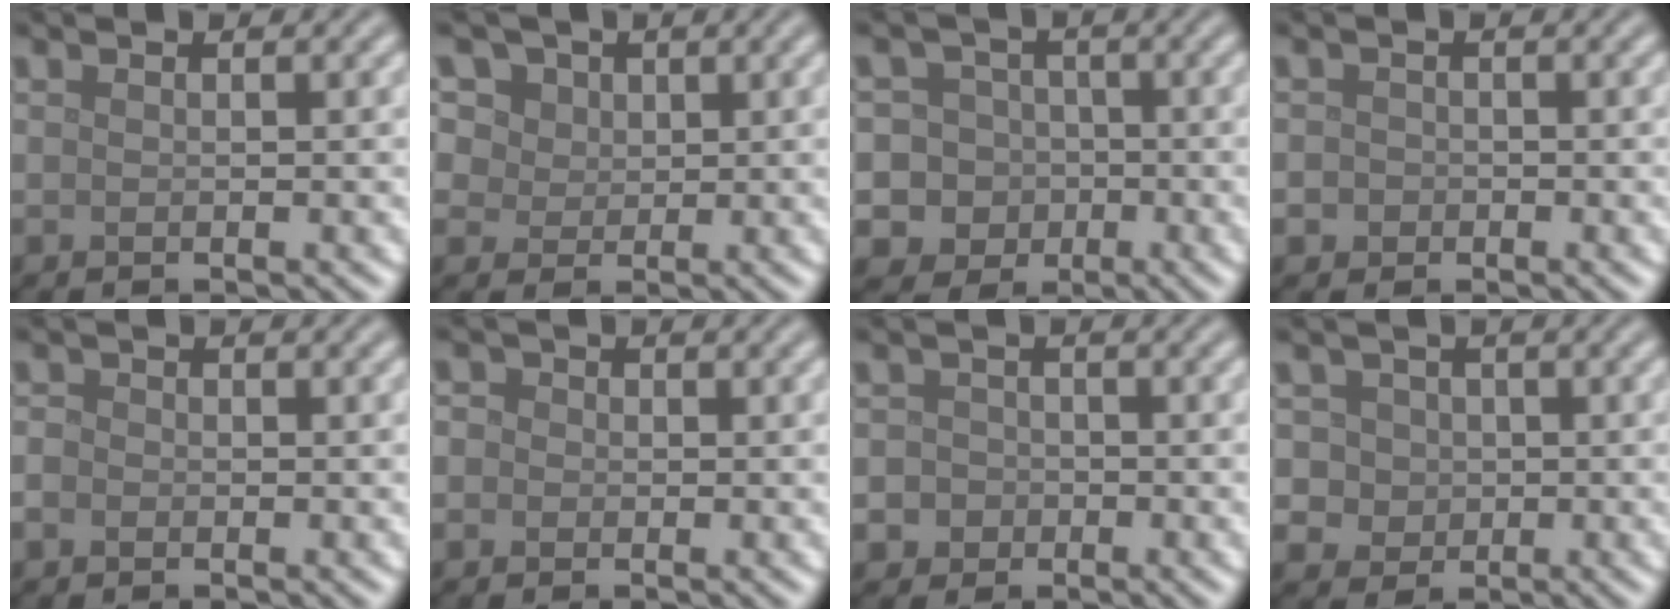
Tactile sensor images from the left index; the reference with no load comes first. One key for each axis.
{"total": 10.8, "fx": 6.0, "fy": 7.6, "fz": 4.8, "tx": -0.110, "ty": 0.033, "tz": 0.080}
{"total": 8.3, "fx": -1.9, "fy": 7.8, "fz": 2.0, "tx": -0.021, "ty": 0.013, "tz": -0.069}
{"total": 1.4, "fx": -0.4, "fy": 1.3, "fz": 0.4, "tx": 0.002, "ty": 0.002, "tz": -0.009}
{"total": 1.1, "fx": -0.5, "fy": 0.9, "fz": 0.4, "tx": -0.005, "ty": -0.003, "tz": -0.010}
{"total": 2.2, "fx": 0.4, "fy": 1.9, "fz": 0.8, "tx": 0.005, "ty": 0.012, "tz": -0.019}
{"total": 3.3, "fx": -1.2, "fy": 3.0, "fz": 0.8, "tx": 0.014, "ty": 0.005, "tz": -0.042}
{"total": 5.3, "fx": 1.5, "fy": 4.6, "fz": 2.1, "tx": -0.026, "ty": 0.024, "tz": 0.002}